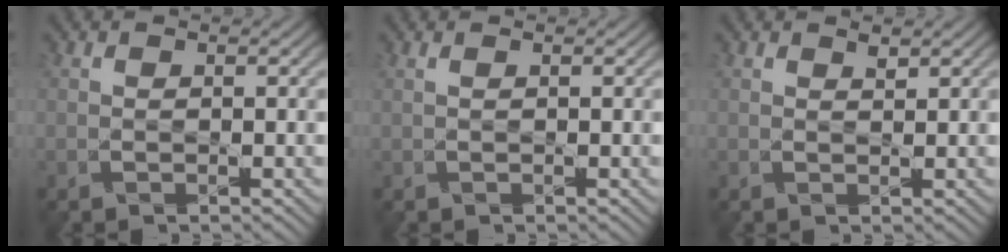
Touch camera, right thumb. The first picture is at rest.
{"total": 0.6, "force": [0.4, -0.4, 0.1], "torque": [-0.009, 0.003, 0.010]}
{"total": 1.0, "force": [0.9, 0.0, 0.5], "torque": [-0.015, 0.000, 0.019]}